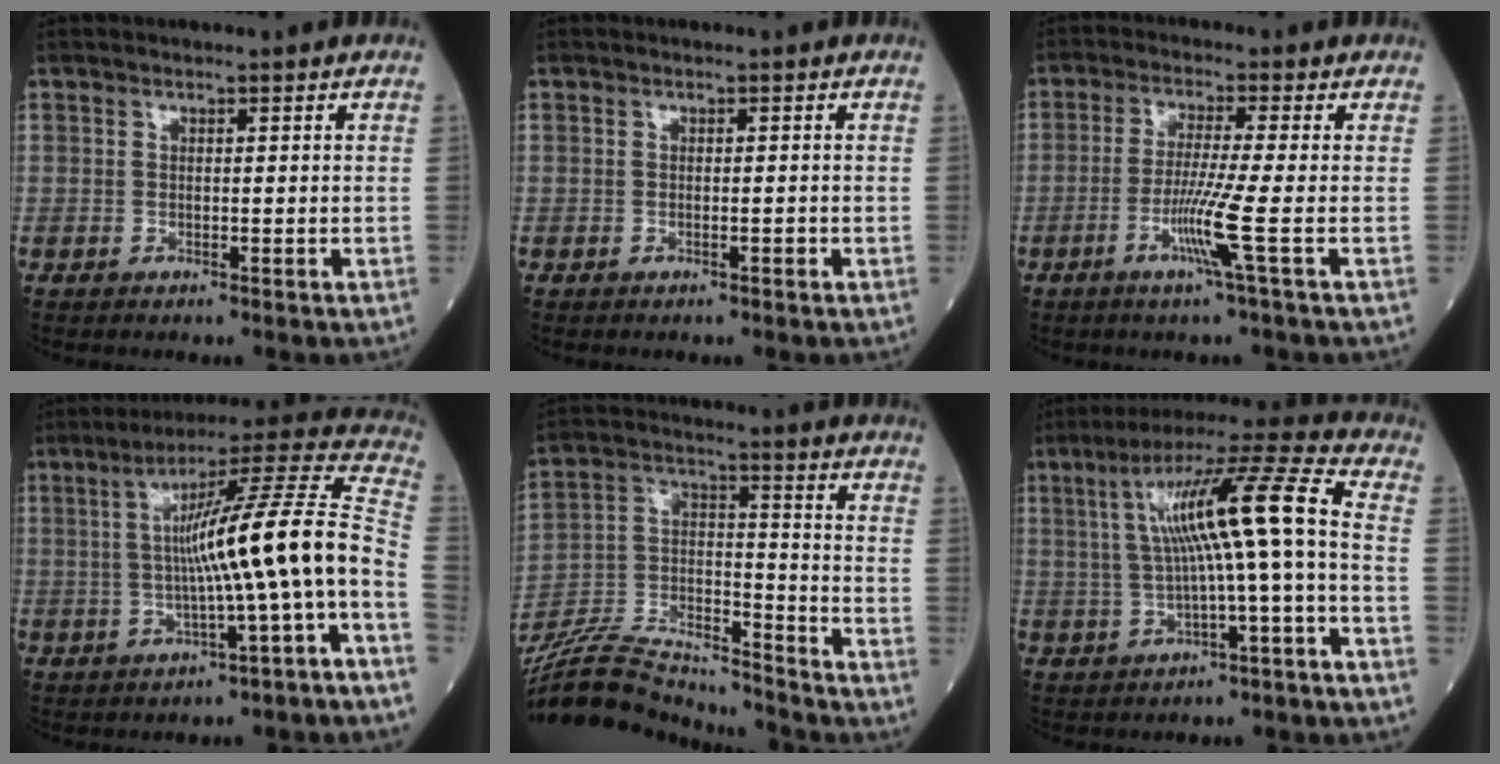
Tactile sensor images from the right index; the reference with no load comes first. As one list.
[{"total": 0.6, "force": [-0.3, 0.1, 0.6], "torque": [-0.011, 0.000, -0.003]}, {"total": 6.6, "force": [-2.3, -1.7, 5.9], "torque": [-0.116, -0.018, -0.051]}, {"total": 16.2, "force": [-2.2, -0.7, 16.1], "torque": [-0.238, 0.028, -0.039]}, {"total": 19.2, "force": [-18.2, 2.4, 5.5], "torque": [-0.122, 0.016, -0.315]}, {"total": 13.4, "force": [0.4, -0.2, 13.4], "torque": [-0.223, 0.033, 0.007]}]